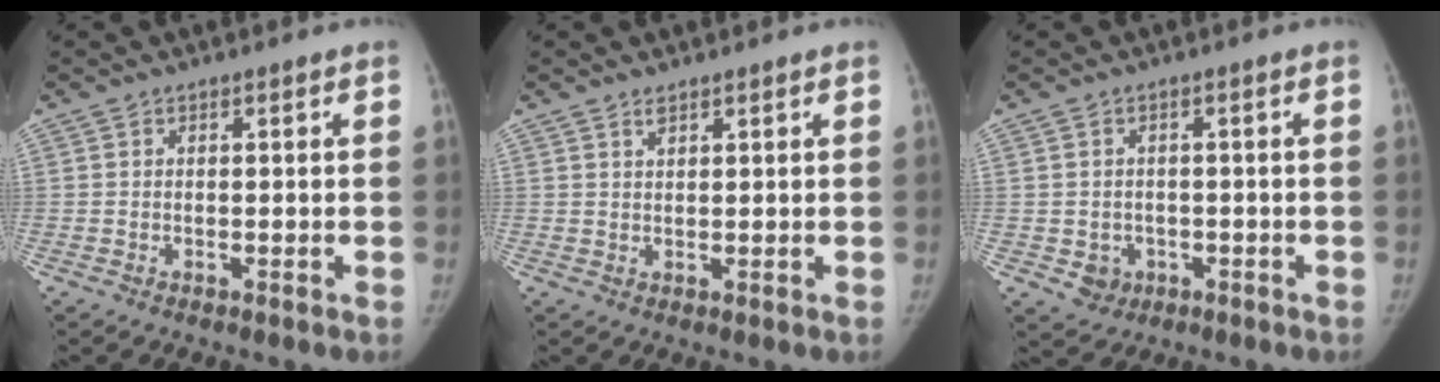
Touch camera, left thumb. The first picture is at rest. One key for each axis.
{"total": 1.6, "fx": 1.3, "fy": 0.6, "fz": 0.7, "tx": -0.008, "ty": -0.007, "tz": 0.024}
{"total": 3.6, "fx": -1.0, "fy": 3.2, "fz": 1.3, "tx": -0.005, "ty": 0.003, "tz": -0.004}